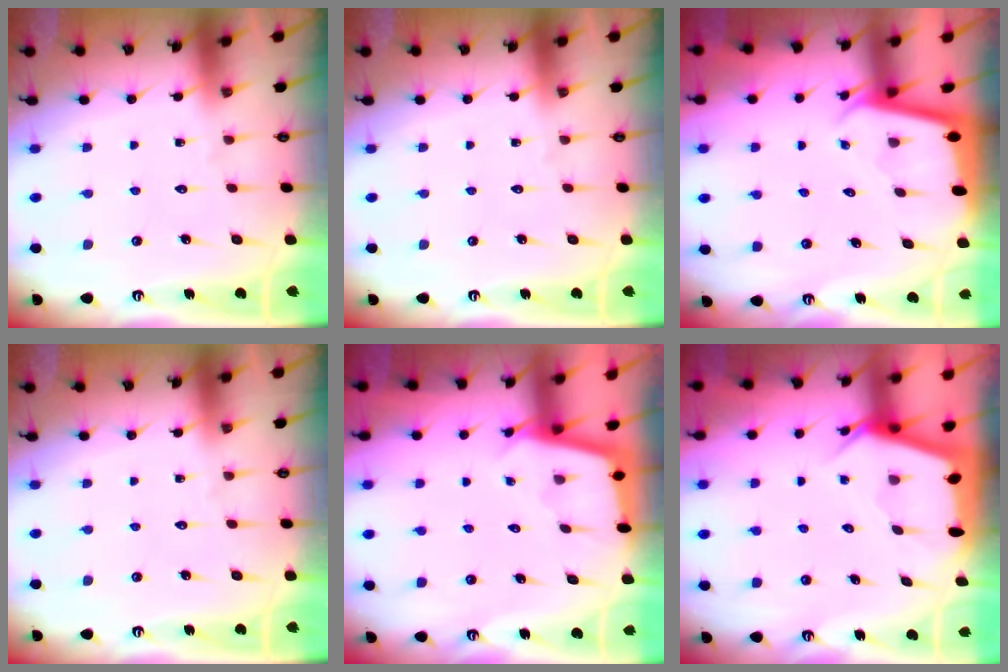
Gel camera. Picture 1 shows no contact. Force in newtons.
{"total": 0.0}
{"total": 2.7, "press": 2.7, "slide": 0.1}
{"total": 0.0}
{"total": 2.2, "press": 2.2, "slide": 0.2}
{"total": 3.8, "press": 3.8, "slide": 0.2}